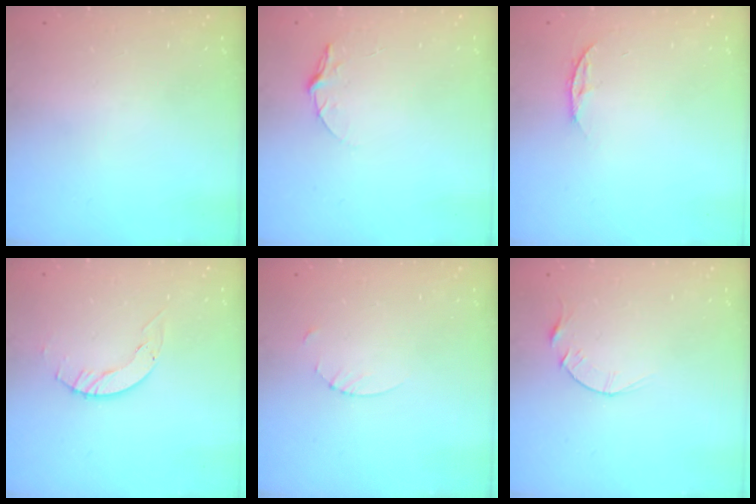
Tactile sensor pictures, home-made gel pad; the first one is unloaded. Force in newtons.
{"total": 4.6, "press": 4.6, "slide": 0.4}
{"total": 4.4, "press": 4.4, "slide": 0.5}
{"total": 3.9, "press": 3.9, "slide": 0.4}
{"total": 2.7, "press": 2.7, "slide": 0.3}
{"total": 3.9, "press": 3.9, "slide": 0.5}